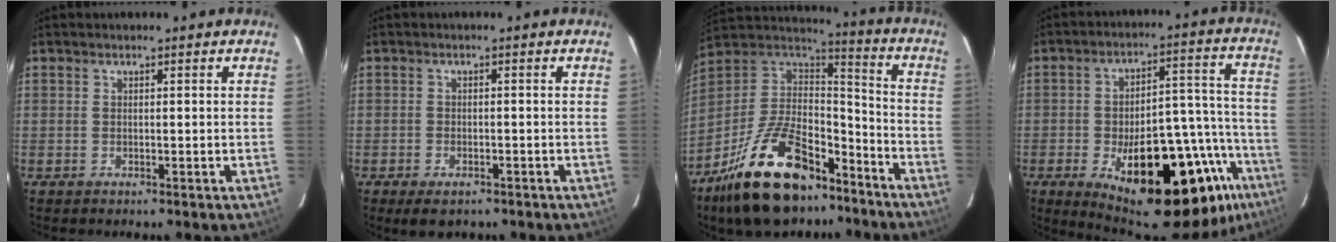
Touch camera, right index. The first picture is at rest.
{"total": 4.4, "force": [-3.0, 2.2, 2.3], "torque": [-0.054, -0.012, -0.044]}
{"total": 25.4, "force": [-16.6, 11.9, 15.2], "torque": [-0.303, 0.013, -0.264]}
{"total": 29.8, "force": [-16.9, 11.1, 21.8], "torque": [-0.291, 0.016, -0.224]}